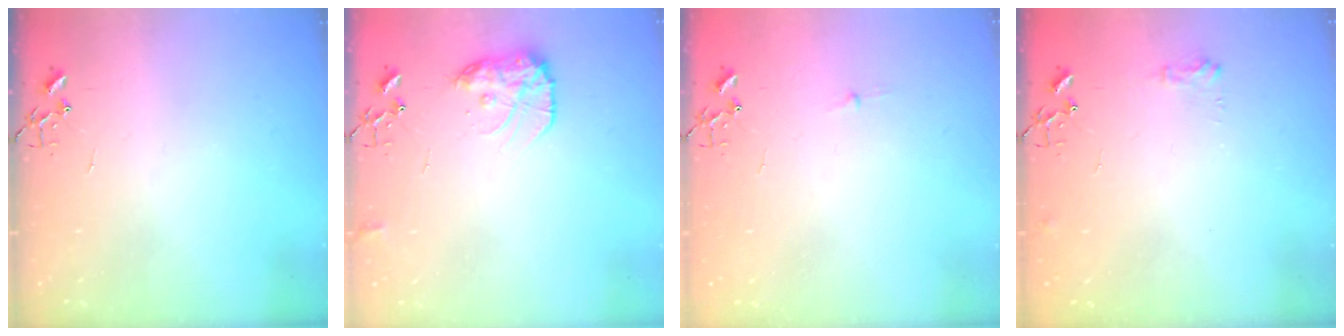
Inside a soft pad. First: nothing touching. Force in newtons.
{"total": 12.0, "press": 12.0, "slide": 0.1}
{"total": 2.8, "press": 2.8, "slide": 0.3}
{"total": 6.9, "press": 6.9, "slide": 0.9}